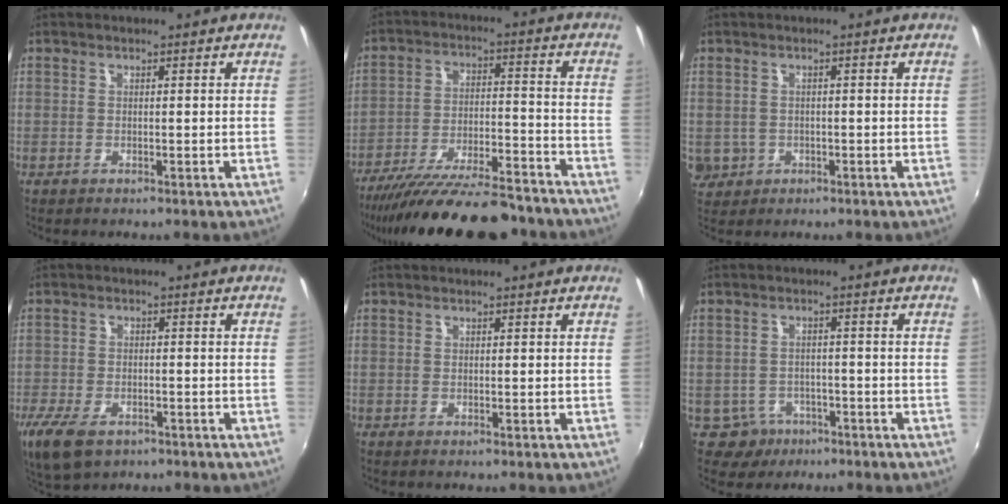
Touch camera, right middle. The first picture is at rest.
{"total": 23.0, "force": [-19.8, 4.7, 10.8], "torque": [-0.195, -0.038, -0.290]}
{"total": 5.3, "force": [-0.9, 4.9, 1.7], "torque": [-0.048, -0.002, -0.002]}
{"total": 9.9, "force": [-6.1, 5.2, 5.8], "torque": [-0.141, -0.029, -0.109]}
{"total": 0.0}
{"total": 4.8, "force": [-2.9, 3.7, 0.6], "torque": [-0.024, 0.008, -0.040]}